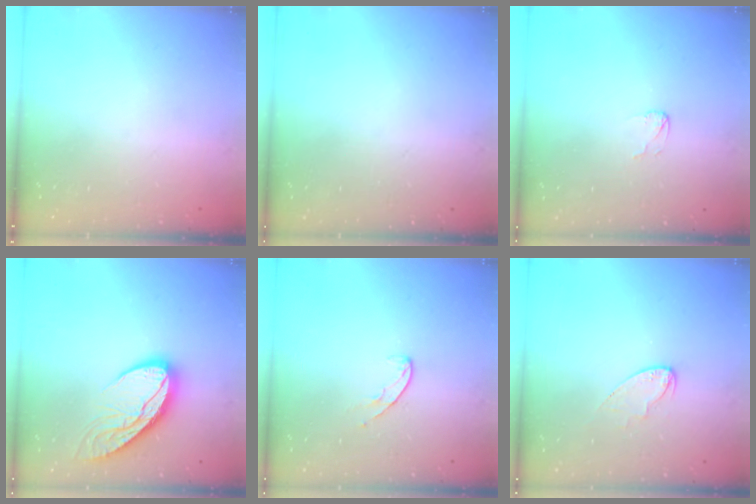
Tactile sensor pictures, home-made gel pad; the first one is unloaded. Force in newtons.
{"total": 0.0}
{"total": 2.6, "press": 2.6, "slide": 0.2}
{"total": 12.7, "press": 12.6, "slide": 1.2}
{"total": 5.4, "press": 5.4, "slide": 0.4}
{"total": 5.3, "press": 5.3, "slide": 0.5}